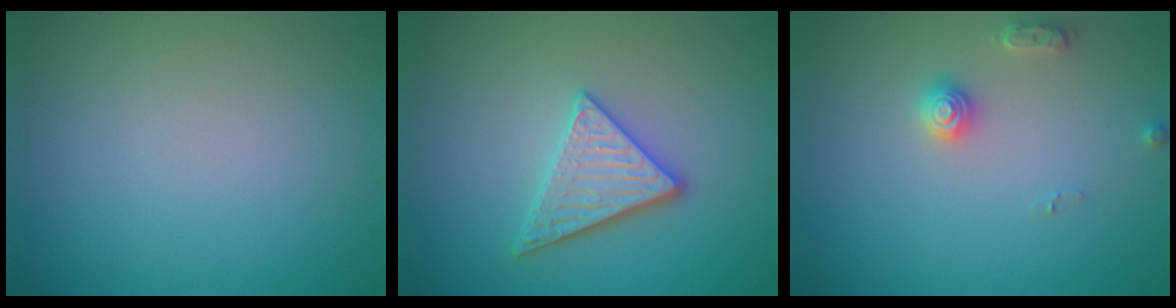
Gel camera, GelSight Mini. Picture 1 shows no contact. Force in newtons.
{"total": 3.3, "press": 3.0, "slide": 1.5}
{"total": 2.0, "press": 2.0, "slide": 0.3}